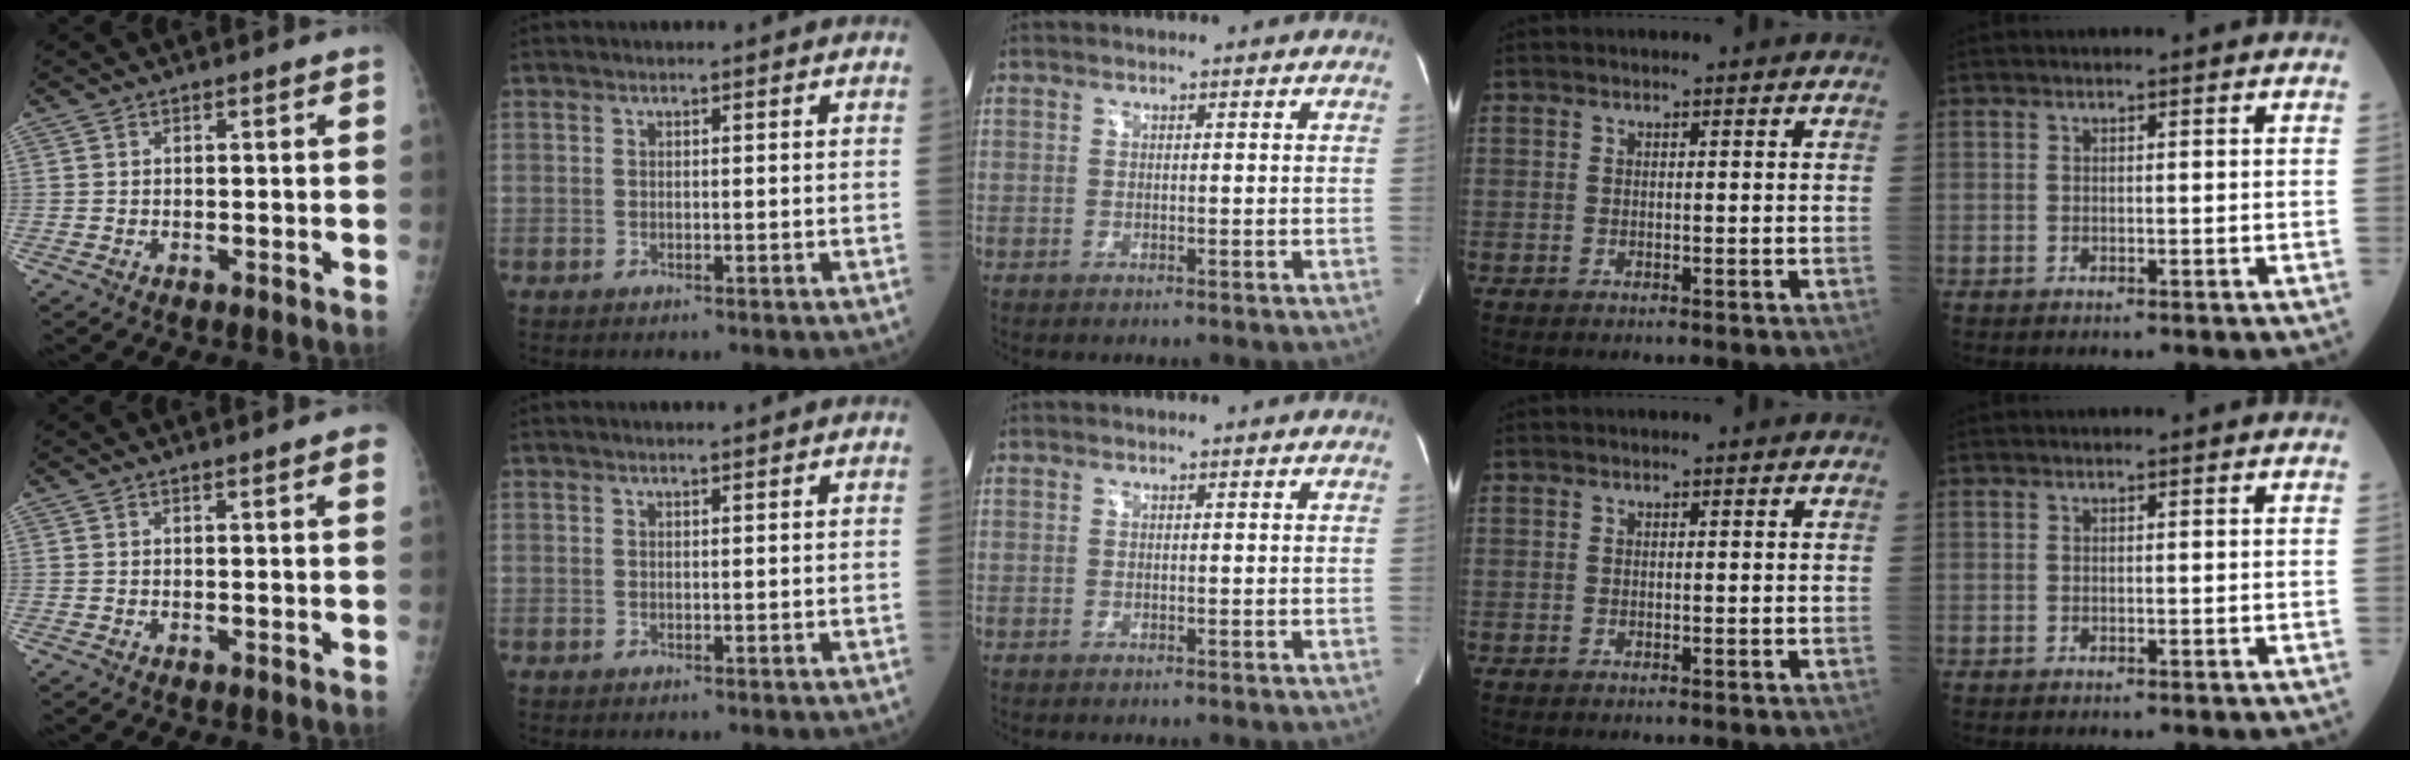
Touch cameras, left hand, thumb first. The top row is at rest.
{"thumb": {"total": 2.7, "force": [1.8, 0.1, 2.0], "torque": [-0.020, 0.000, 0.021]}, "index": {"total": 1.5, "force": [1.3, 0.0, 0.6], "torque": [-0.007, 0.008, 0.023]}}